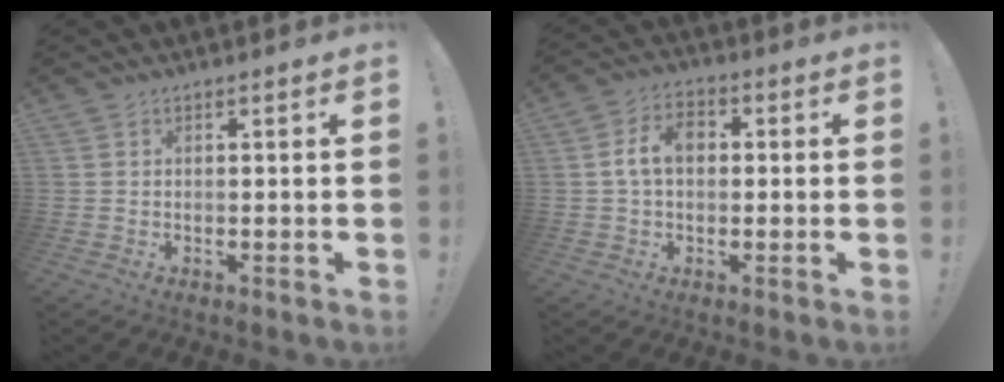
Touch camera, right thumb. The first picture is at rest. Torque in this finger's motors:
{"motor_torque": [0.81, 0.70, 0.59, -0.39, 0.02]}